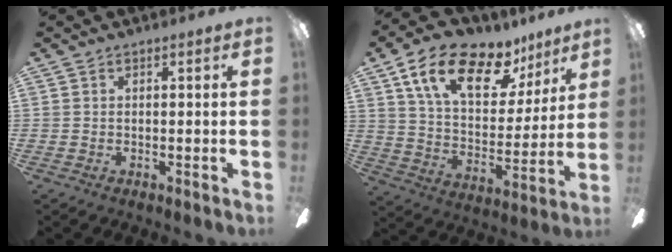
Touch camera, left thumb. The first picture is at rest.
{"total": 20.9, "force": [12.2, 10.2, 13.5], "torque": [-0.223, -0.056, 0.212]}